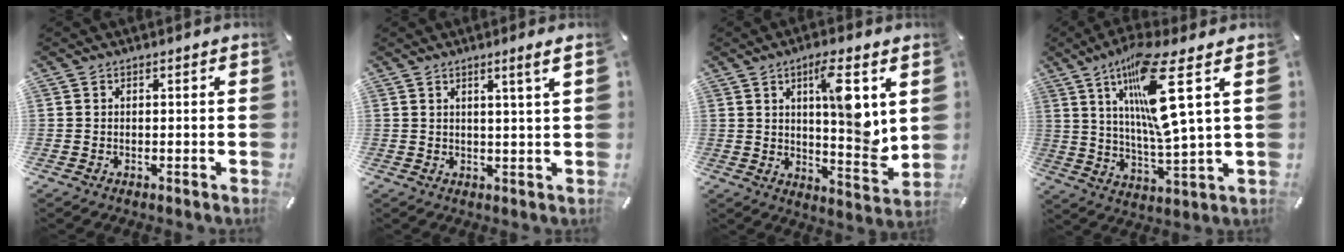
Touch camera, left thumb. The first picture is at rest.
{"total": 4.2, "force": [2.1, -0.4, 3.7], "torque": [-0.072, -0.003, 0.033]}
{"total": 12.0, "force": [4.5, 2.8, 10.8], "torque": [-0.149, -0.031, 0.066]}
{"total": 17.4, "force": [7.9, 2.4, 15.3], "torque": [-0.309, -0.031, 0.111]}